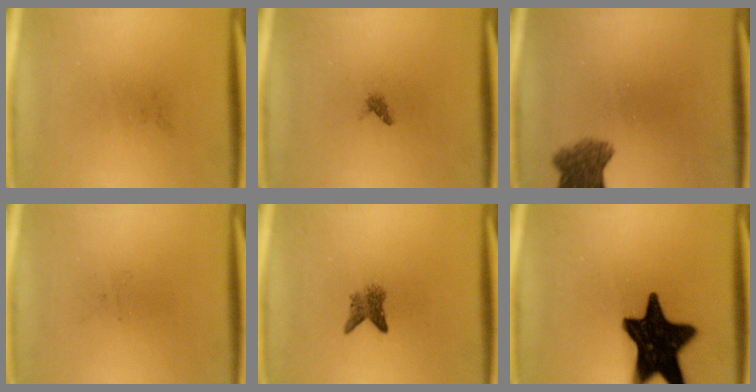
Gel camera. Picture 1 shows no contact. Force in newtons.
{"total": 0.7}
{"total": 5.3}
{"total": 0.0}
{"total": 2.6}
{"total": 19.2}